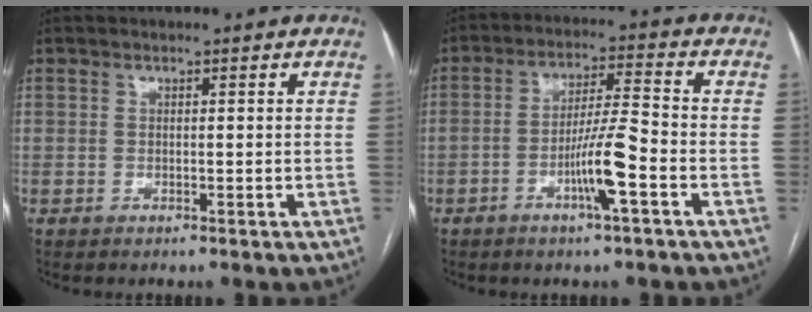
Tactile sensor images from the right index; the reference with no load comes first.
{"total": 8.1, "force": [-3.3, 0.0, 7.4], "torque": [-0.137, 0.002, -0.059]}